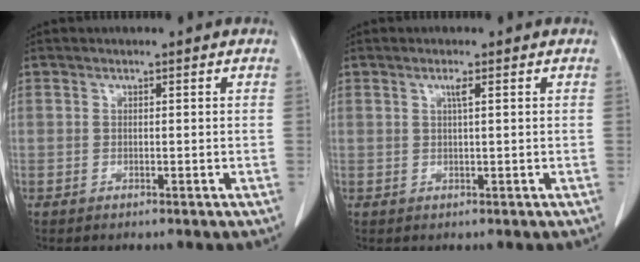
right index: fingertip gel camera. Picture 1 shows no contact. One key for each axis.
{"total": 1.3, "fx": 0.5, "fy": -0.1, "fz": 1.2, "tx": -0.023, "ty": 0.000, "tz": 0.009}